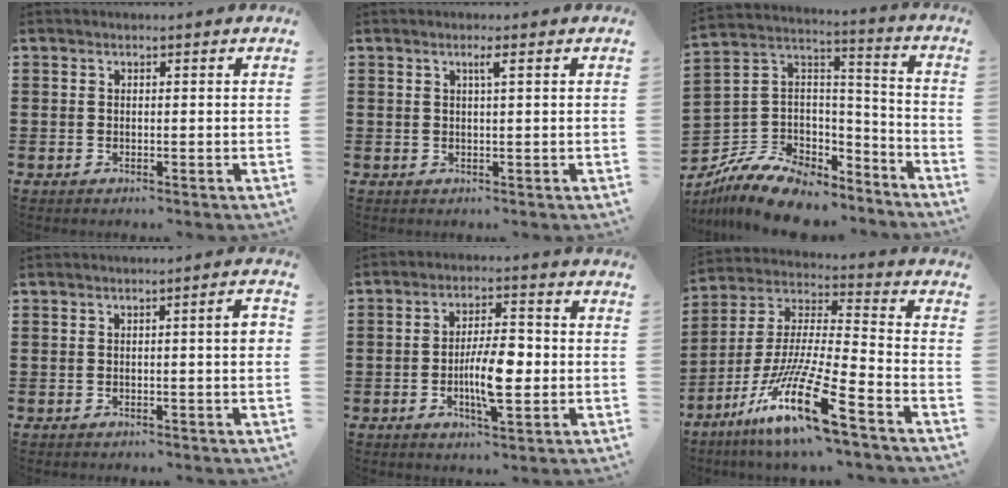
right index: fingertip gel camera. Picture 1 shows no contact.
{"total": 1.3, "force": [0.5, -0.1, 1.2], "torque": [-0.022, -0.001, 0.007]}
{"total": 10.1, "force": [-7.9, 5.2, 3.4], "torque": [-0.088, 0.014, -0.153]}
{"total": 2.4, "force": [-0.4, 0.1, 2.4], "torque": [-0.037, -0.001, -0.009]}
{"total": 8.0, "force": [-1.6, 2.8, 7.3], "torque": [-0.130, 0.000, -0.034]}
{"total": 16.8, "force": [-11.3, 1.5, 12.3], "torque": [-0.255, 0.014, -0.210]}